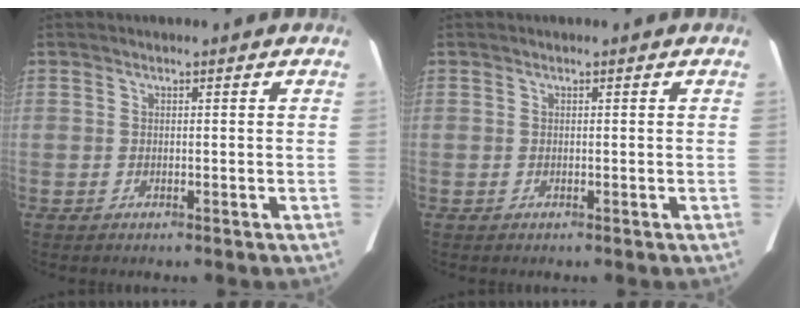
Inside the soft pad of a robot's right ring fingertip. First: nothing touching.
{"total": 0.0}